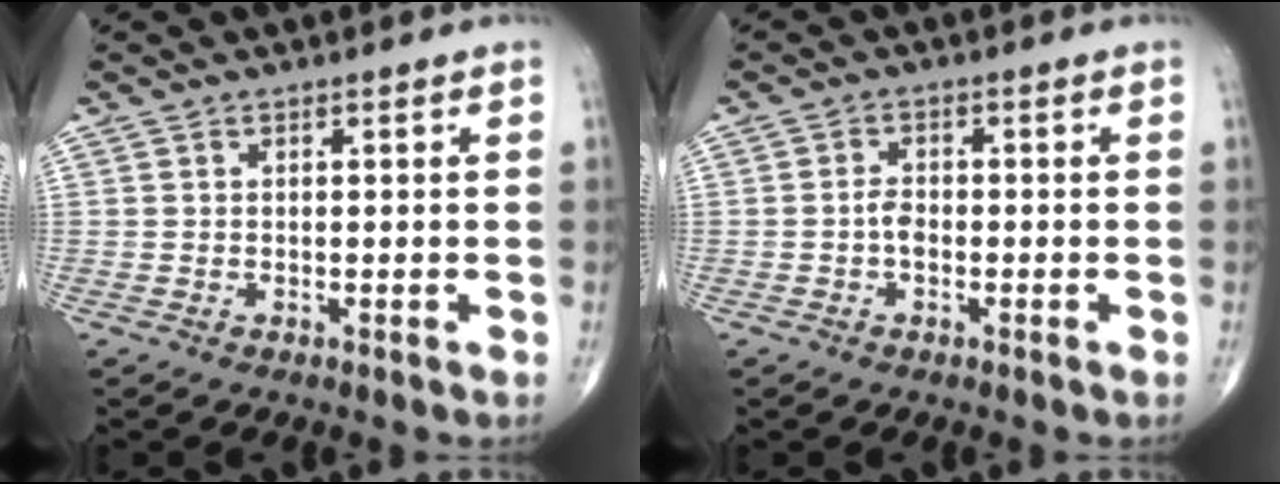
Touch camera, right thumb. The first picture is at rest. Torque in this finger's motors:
{"motor_torque": [0.07, 0.07, -0.06, -0.05, 0.00]}